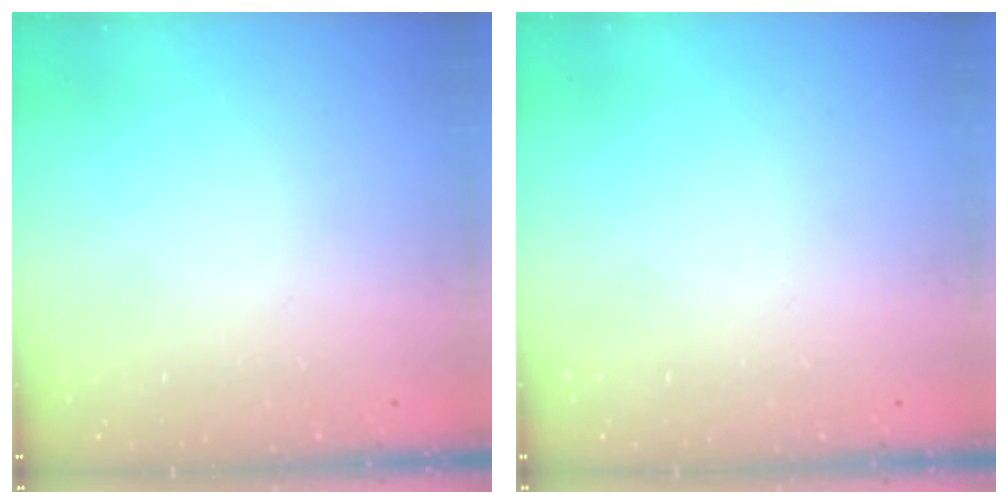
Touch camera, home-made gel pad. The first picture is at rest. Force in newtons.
{"total": 0.0}